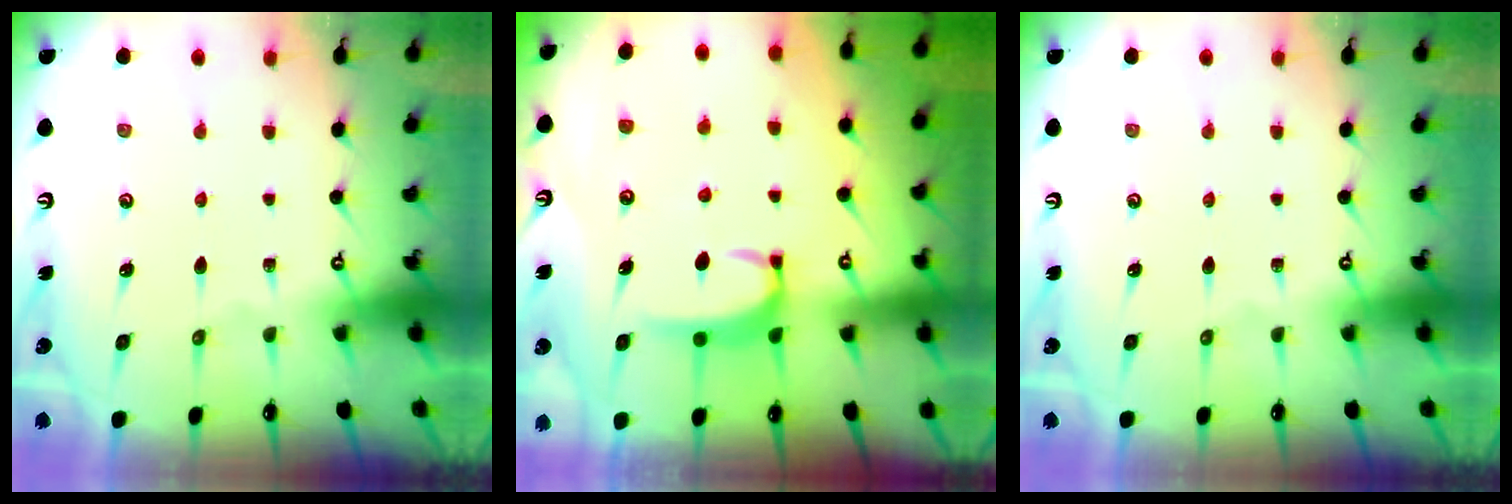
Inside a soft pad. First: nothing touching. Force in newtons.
{"total": 2.8, "press": 2.7, "slide": 0.4}
{"total": 0.0}